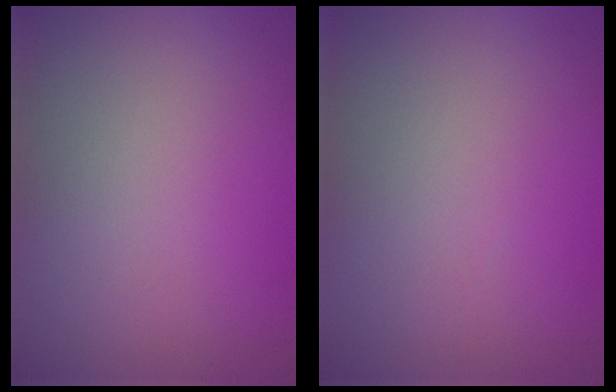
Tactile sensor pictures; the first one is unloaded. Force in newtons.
{"total": 0.0}